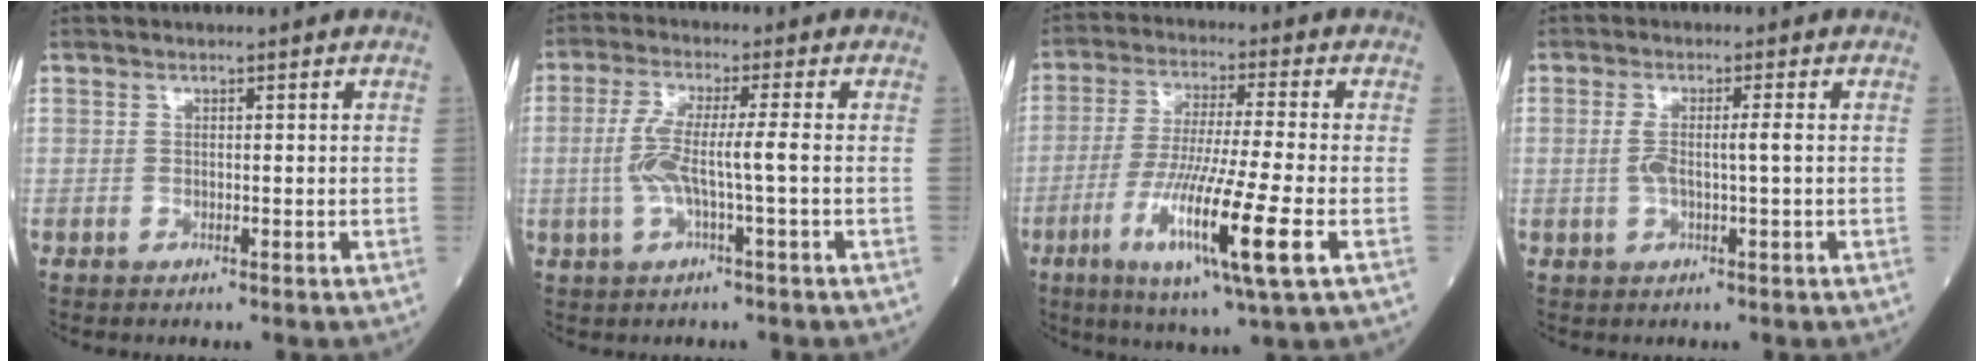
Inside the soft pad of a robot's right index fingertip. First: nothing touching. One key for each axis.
{"total": 6.5, "fx": -0.8, "fy": 0.3, "fz": 6.5, "tx": -0.139, "ty": 0.010, "tz": -0.017}
{"total": 14.4, "fx": -5.0, "fy": -0.2, "fz": 13.5, "tx": -0.257, "ty": -0.032, "tz": -0.092}
{"total": 3.7, "fx": 0.0, "fy": 0.3, "fz": 3.7, "tx": -0.078, "ty": 0.005, "tz": 0.002}